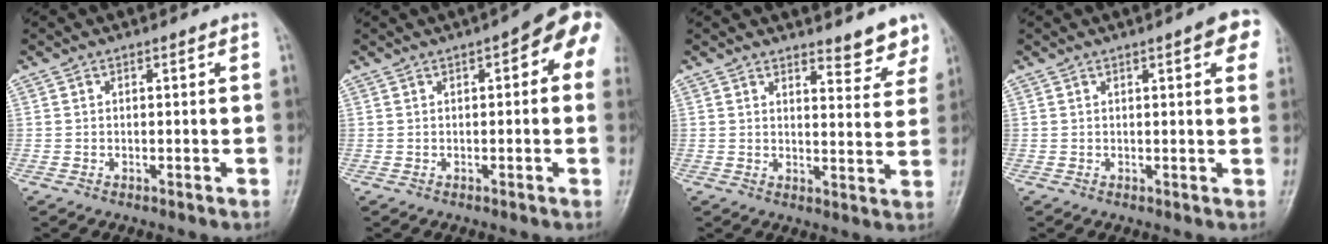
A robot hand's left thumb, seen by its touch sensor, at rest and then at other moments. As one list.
[{"total": 9.4, "force": [3.3, 3.4, 8.1], "torque": [-0.080, 0.016, 0.029]}, {"total": 6.6, "force": [6.0, 2.0, 2.0], "torque": [0.002, -0.045, 0.065]}, {"total": 6.2, "force": [2.8, 1.5, 5.3], "torque": [-0.048, -0.001, 0.027]}]